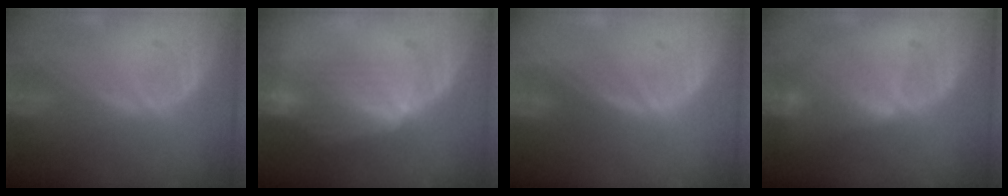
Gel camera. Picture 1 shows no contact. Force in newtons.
{"total": 6.9, "press": 6.4, "slide": 2.7}
{"total": 0.0}
{"total": 4.0, "press": 4.0, "slide": 0.4}